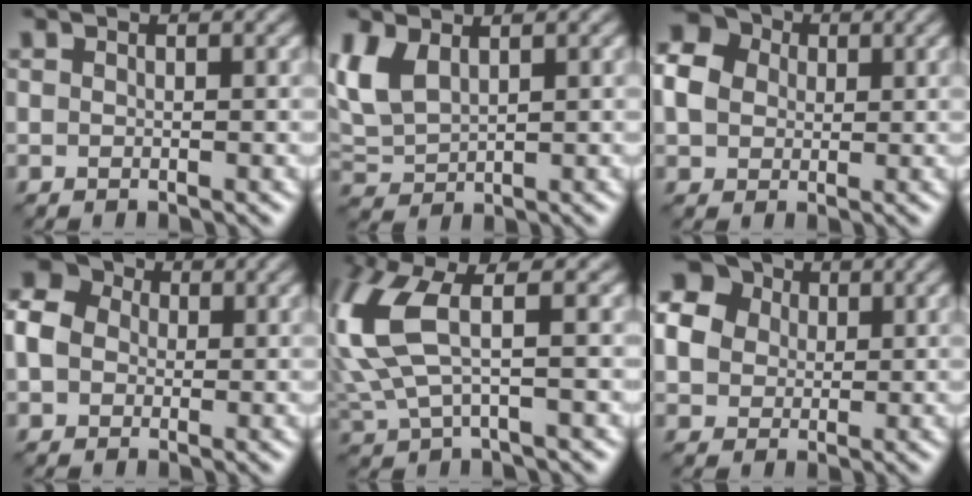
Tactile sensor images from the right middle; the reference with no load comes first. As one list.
[{"total": 3.2, "force": [1.6, 1.8, 2.1], "torque": [-0.062, 0.004, 0.037]}, {"total": 5.6, "force": [1.1, 4.8, 2.7], "torque": [-0.080, 0.024, 0.008]}, {"total": 6.8, "force": [0.9, 5.8, 3.4], "torque": [-0.083, 0.032, -0.006]}, {"total": 7.5, "force": [1.6, 2.8, 6.8], "torque": [-0.185, 0.010, 0.030]}, {"total": 9.4, "force": [3.4, 7.7, 4.0], "torque": [-0.112, 0.034, 0.052]}]